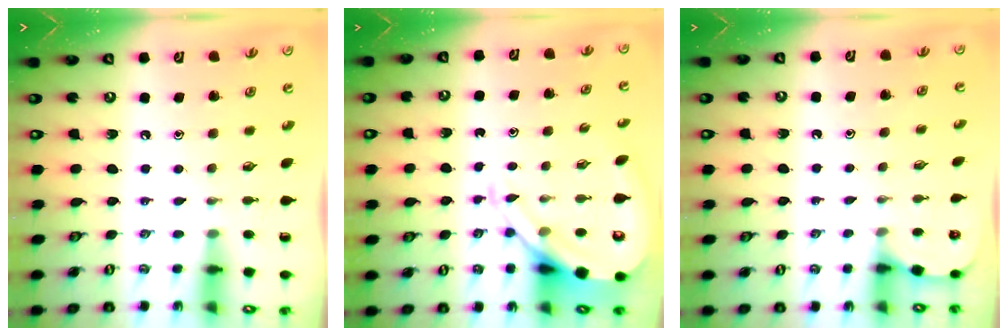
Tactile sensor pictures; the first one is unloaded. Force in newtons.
{"total": 9.2, "press": 9.2, "slide": 0.9}
{"total": 2.5, "press": 2.5, "slide": 0.2}